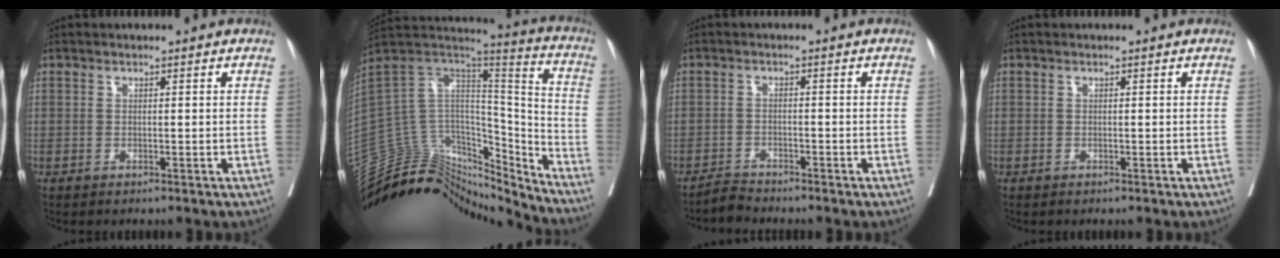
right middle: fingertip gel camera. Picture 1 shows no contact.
{"total": 25.5, "force": [-23.5, 7.4, 6.5], "torque": [-0.148, 0.054, -0.375]}
{"total": 2.0, "force": [-2.0, -0.1, -0.4], "torque": [0.012, -0.010, -0.038]}
{"total": 0.5, "force": [-0.1, 0.5, -0.2], "torque": [0.010, 0.008, -0.003]}